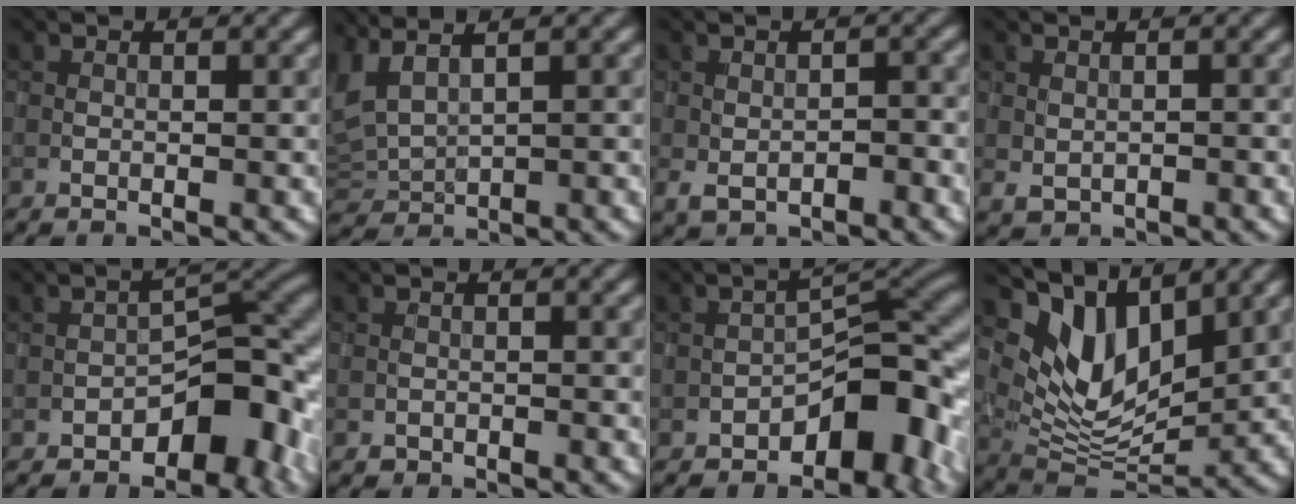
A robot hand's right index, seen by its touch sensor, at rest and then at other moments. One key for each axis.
{"total": 3.7, "fx": 2.1, "fy": 1.6, "fz": 2.6, "tx": -0.077, "ty": 0.011, "tz": 0.048}
{"total": 2.9, "fx": -1.2, "fy": 1.8, "fz": 1.9, "tx": -0.028, "ty": -0.005, "tz": -0.016}
{"total": 1.1, "fx": -0.1, "fy": 0.8, "fz": 0.7, "tx": -0.013, "ty": -0.006, "tz": 0.004}
{"total": 6.9, "fx": -3.7, "fy": 3.6, "fz": 4.5, "tx": -0.032, "ty": 0.018, "tz": -0.063}
{"total": 0.8, "fx": -0.5, "fy": 0.5, "fz": 0.0, "tx": 0.003, "ty": -0.002, "tz": -0.008}
{"total": 8.0, "fx": -4.4, "fy": 3.9, "fz": 5.4, "tx": -0.045, "ty": 0.019, "tz": -0.081}
{"total": 8.4, "fx": 4.4, "fy": 4.5, "fz": 5.6, "tx": -0.111, "ty": -0.010, "tz": 0.080}